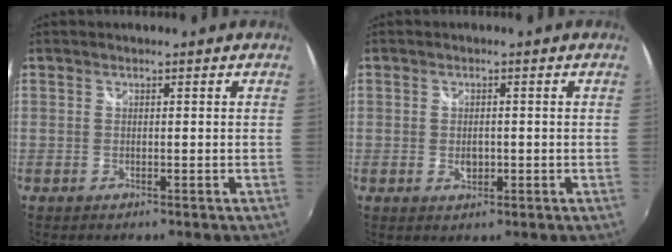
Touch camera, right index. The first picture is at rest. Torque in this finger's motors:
{"motor_torque": [0.15, 0.15, 0.11, 0.02]}